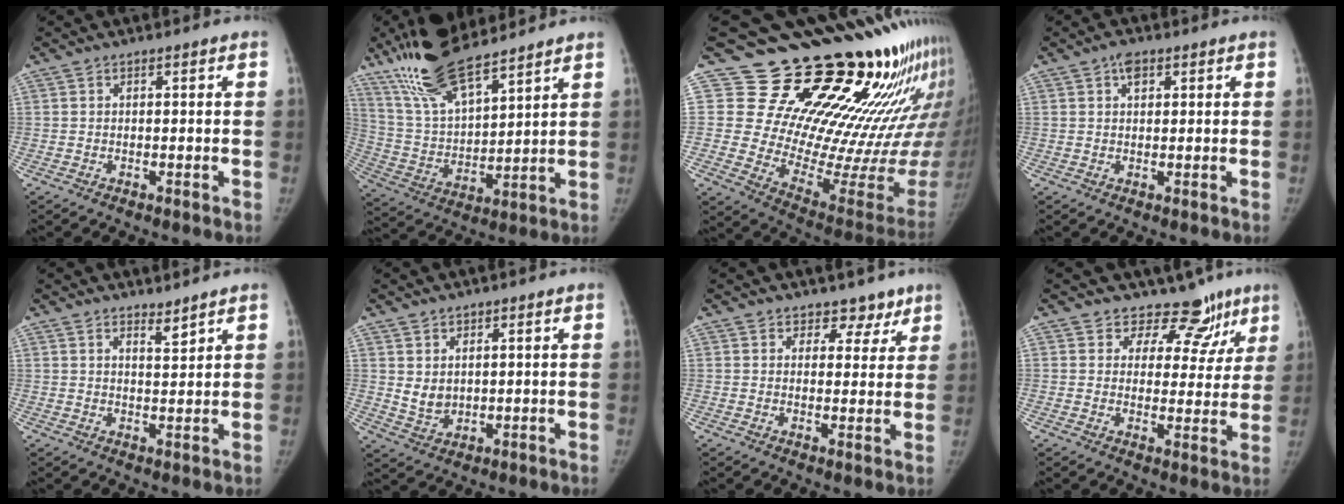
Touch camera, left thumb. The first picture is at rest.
{"total": 16.5, "force": [13.1, 4.3, 9.1], "torque": [-0.158, -0.056, 0.260]}
{"total": 24.4, "force": [19.0, 6.4, 13.9], "torque": [-0.153, -0.192, 0.269]}
{"total": 2.5, "force": [1.3, 1.5, 1.6], "torque": [-0.018, 0.000, 0.018]}
{"total": 2.3, "force": [2.2, 0.2, 0.8], "torque": [-0.008, -0.024, 0.038]}
{"total": 3.9, "force": [1.6, 3.0, 2.0], "torque": [-0.028, -0.020, 0.044]}
{"total": 4.9, "force": [3.8, 3.0, 0.6], "torque": [0.025, -0.022, 0.052]}
{"total": 10.6, "force": [8.4, 6.3, 1.6], "torque": [0.027, -0.043, 0.095]}